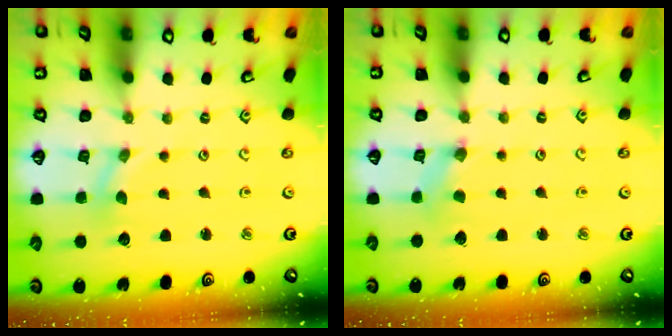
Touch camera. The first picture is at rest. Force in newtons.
{"total": 0.0}